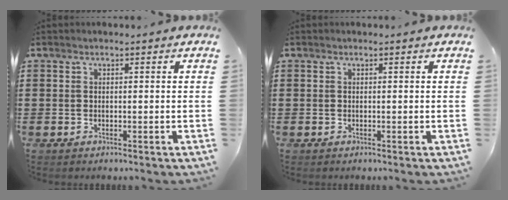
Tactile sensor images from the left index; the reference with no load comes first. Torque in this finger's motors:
{"motor_torque": [-0.04, 0.04, 0.00, 0.01]}